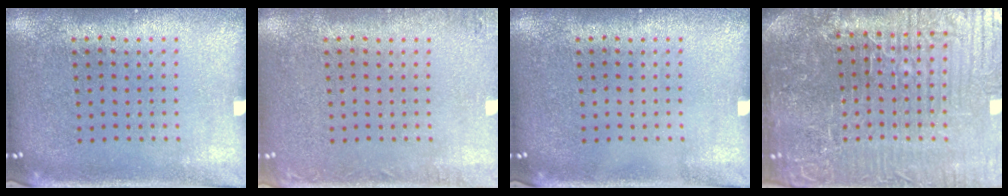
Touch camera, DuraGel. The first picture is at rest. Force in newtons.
{"total": 1.4, "press": 1.4, "slide": 0.1}
{"total": 0.0}
{"total": 6.8, "press": 6.1, "slide": 3.0}